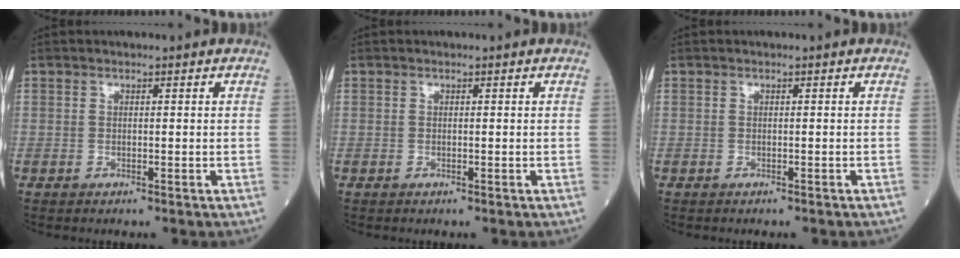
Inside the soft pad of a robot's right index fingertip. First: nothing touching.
{"total": 0.0}
{"total": 1.2, "force": [-1.1, 0.3, 0.5], "torque": [-0.008, -0.002, -0.013]}